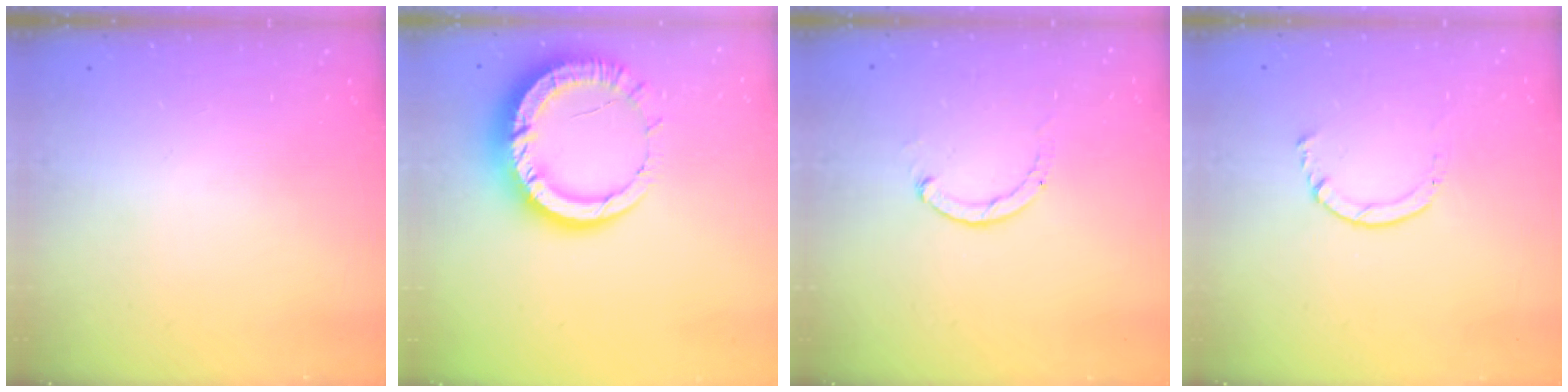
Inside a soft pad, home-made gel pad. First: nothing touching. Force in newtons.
{"total": 14.2, "press": 14.1, "slide": 1.5}
{"total": 1.8, "press": 1.7, "slide": 0.5}
{"total": 2.0, "press": 1.9, "slide": 0.3}